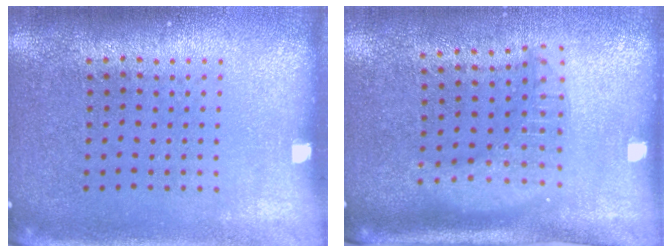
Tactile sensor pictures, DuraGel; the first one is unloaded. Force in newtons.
{"total": 1.8, "press": 1.4, "slide": 1.0}